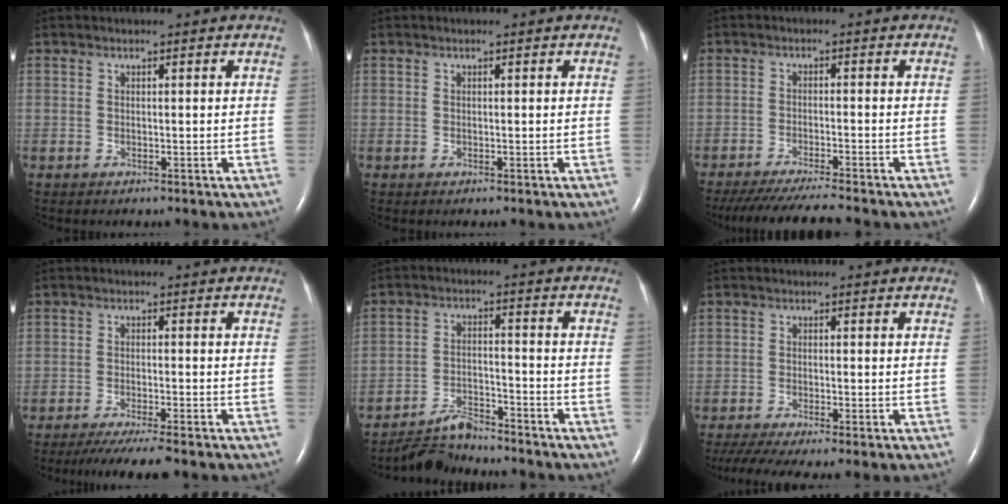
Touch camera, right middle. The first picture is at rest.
{"total": 0.0}
{"total": 10.6, "force": [-9.6, -0.4, 4.4], "torque": [-0.067, -0.024, -0.152]}
{"total": 7.1, "force": [-6.0, -0.3, 3.8], "torque": [-0.053, -0.020, -0.095]}
{"total": 5.7, "force": [-5.6, 0.6, 0.3], "torque": [-0.013, -0.007, -0.098]}
{"total": 8.6, "force": [-6.7, 0.6, 5.4], "torque": [-0.087, -0.015, -0.107]}